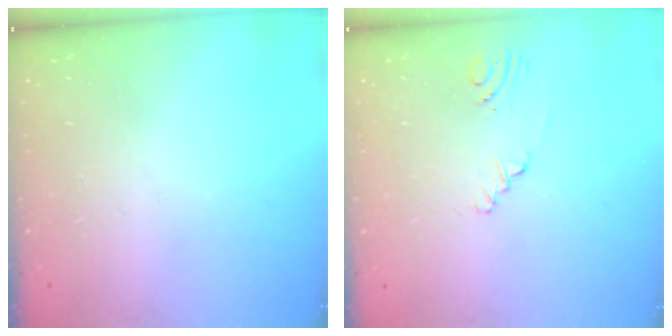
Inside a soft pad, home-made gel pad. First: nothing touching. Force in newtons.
{"total": 2.0, "press": 1.7, "slide": 1.0}